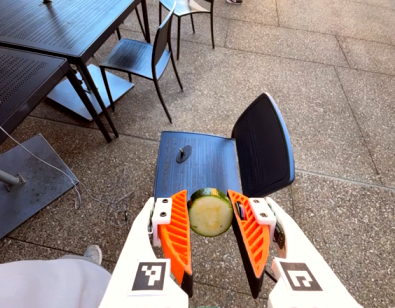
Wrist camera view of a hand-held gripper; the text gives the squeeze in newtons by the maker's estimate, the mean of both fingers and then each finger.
{"total": 10.5, "left": 9.9, "right": 11.0}